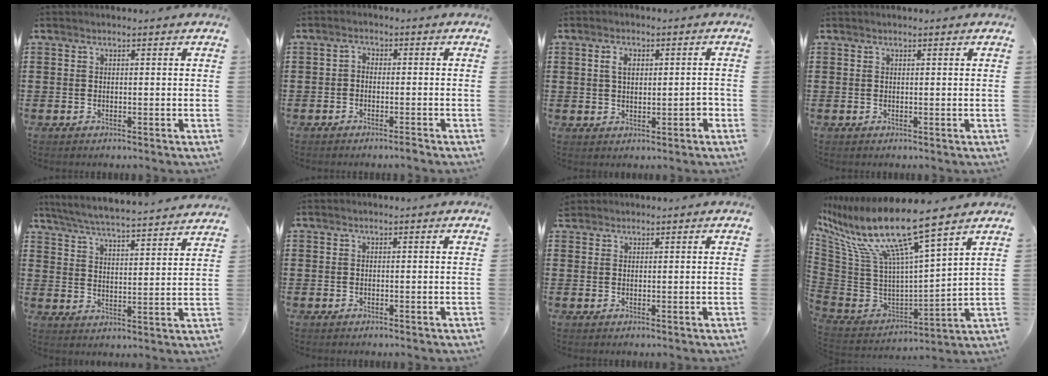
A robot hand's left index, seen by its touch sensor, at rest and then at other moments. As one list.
[{"total": 1.8, "force": [-1.5, 0.4, 0.8], "torque": [-0.018, 0.005, -0.031]}, {"total": 3.5, "force": [0.4, 1.9, 2.9], "torque": [-0.051, 0.007, 0.003]}, {"total": 0.0}, {"total": 5.3, "force": [5.2, -0.5, 1.2], "torque": [-0.049, -0.041, 0.086]}, {"total": 0.0}, {"total": 1.2, "force": [1.1, 0.5, 0.1], "torque": [-0.004, 0.001, 0.023]}, {"total": 13.7, "force": [9.1, 1.4, 10.2], "torque": [-0.239, -0.072, 0.142]}]